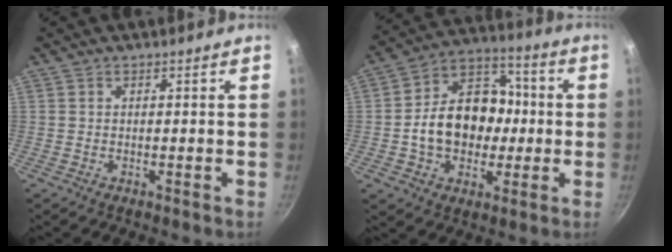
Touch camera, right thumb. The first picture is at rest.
{"total": 17.0, "force": [-1.2, 13.0, 10.8], "torque": [-0.136, 0.039, -0.031]}